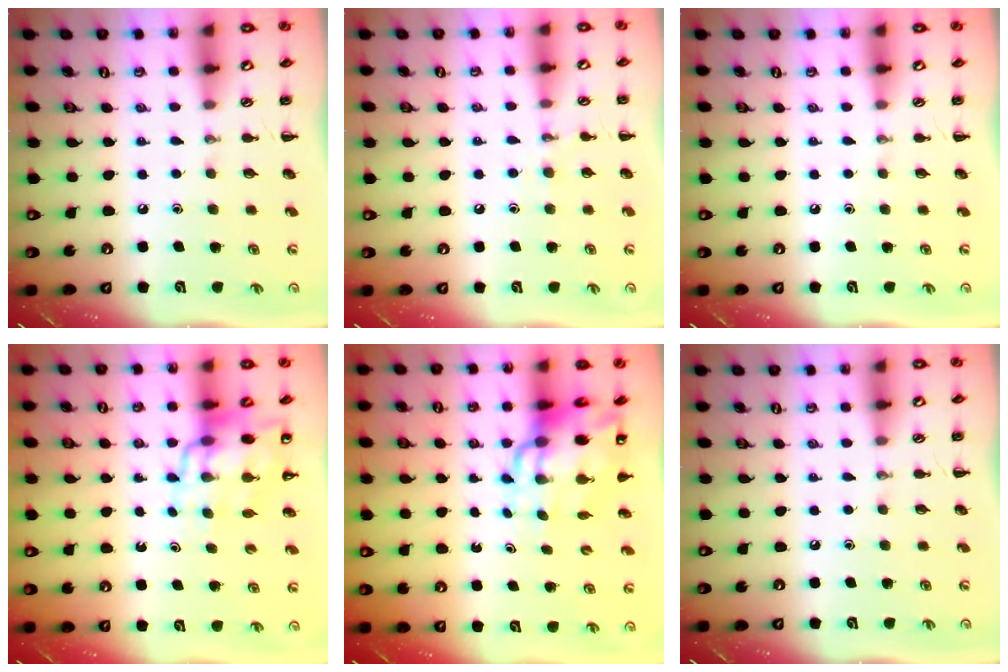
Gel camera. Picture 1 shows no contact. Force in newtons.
{"total": 6.1, "press": 5.9, "slide": 1.7}
{"total": 0.0}
{"total": 12.3, "press": 11.8, "slide": 3.5}
{"total": 11.7, "press": 11.2, "slide": 3.2}
{"total": 0.0}